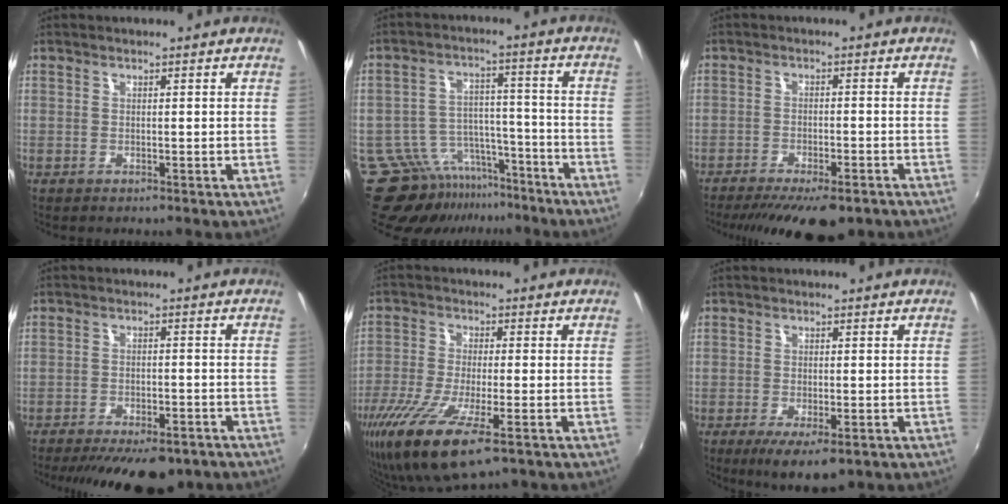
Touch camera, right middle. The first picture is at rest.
{"total": 11.7, "force": [-9.4, 6.3, 2.9], "torque": [-0.067, 0.026, -0.135]}
{"total": 13.4, "force": [-10.3, 3.9, 7.7], "torque": [-0.155, -0.037, -0.152]}
{"total": 14.4, "force": [-11.0, 5.1, 7.8], "torque": [-0.158, -0.031, -0.153]}
{"total": 12.9, "force": [-7.2, 2.8, 10.3], "torque": [-0.220, -0.046, -0.136]}
{"total": 5.7, "force": [-3.0, 1.9, 4.5], "torque": [-0.087, -0.026, -0.043]}